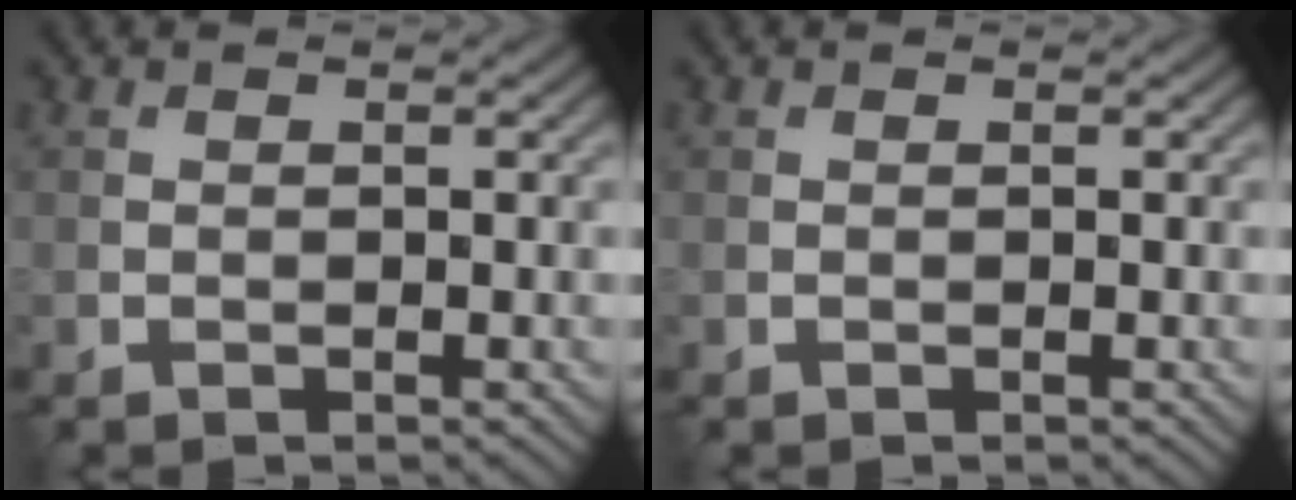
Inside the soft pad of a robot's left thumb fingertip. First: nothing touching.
{"total": 0.0}